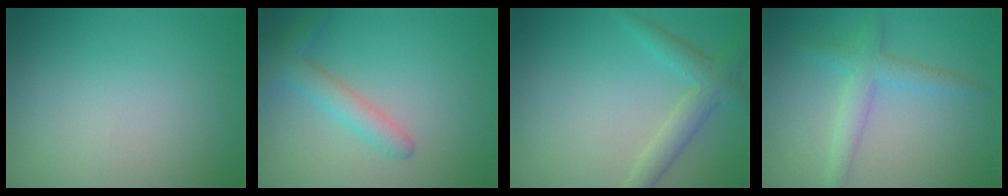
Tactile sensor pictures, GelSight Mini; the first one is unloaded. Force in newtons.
{"total": 2.8, "press": 2.7, "slide": 0.2}
{"total": 3.0, "press": 3.0, "slide": 0.3}
{"total": 2.7, "press": 2.7, "slide": 0.2}